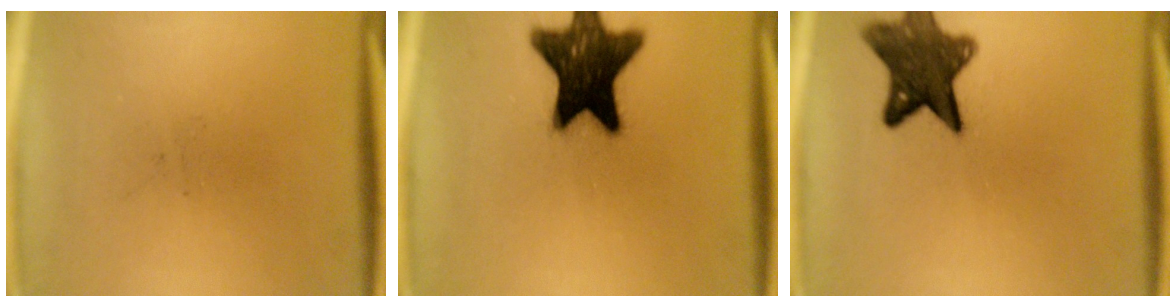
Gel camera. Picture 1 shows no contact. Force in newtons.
{"total": 17.8}
{"total": 10.8}